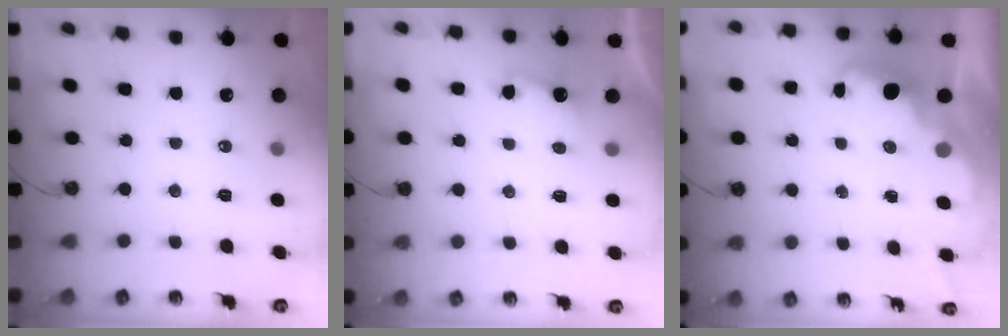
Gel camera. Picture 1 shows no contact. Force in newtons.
{"total": 3.7, "press": 3.5, "slide": 1.2}
{"total": 2.8, "press": 2.8, "slide": 0.5}